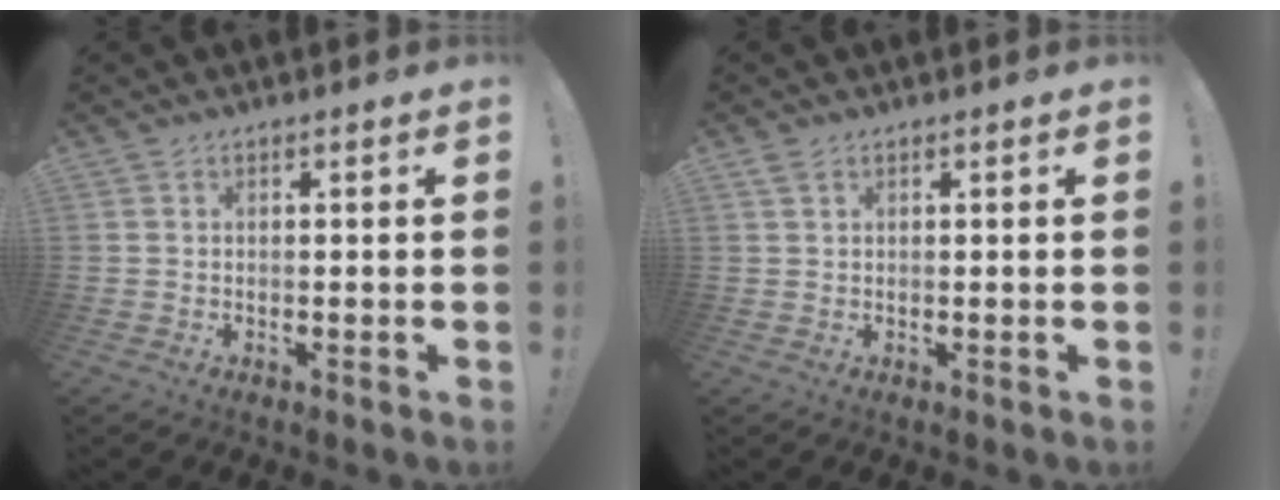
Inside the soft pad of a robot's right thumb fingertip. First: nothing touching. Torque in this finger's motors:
{"motor_torque": [-0.01, -0.05, 0.21, 0.15, -0.03]}